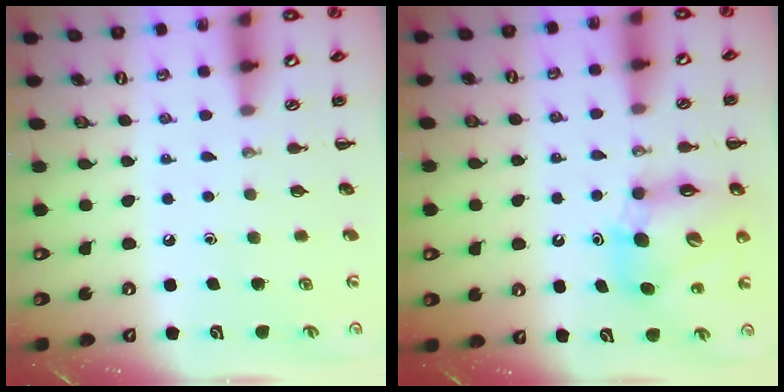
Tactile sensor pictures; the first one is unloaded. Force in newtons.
{"total": 11.6, "press": 11.1, "slide": 3.2}